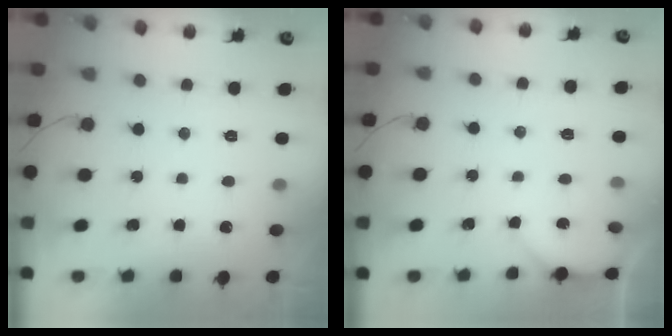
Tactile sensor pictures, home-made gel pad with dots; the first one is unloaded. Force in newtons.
{"total": 1.9, "press": 1.9, "slide": 0.3}